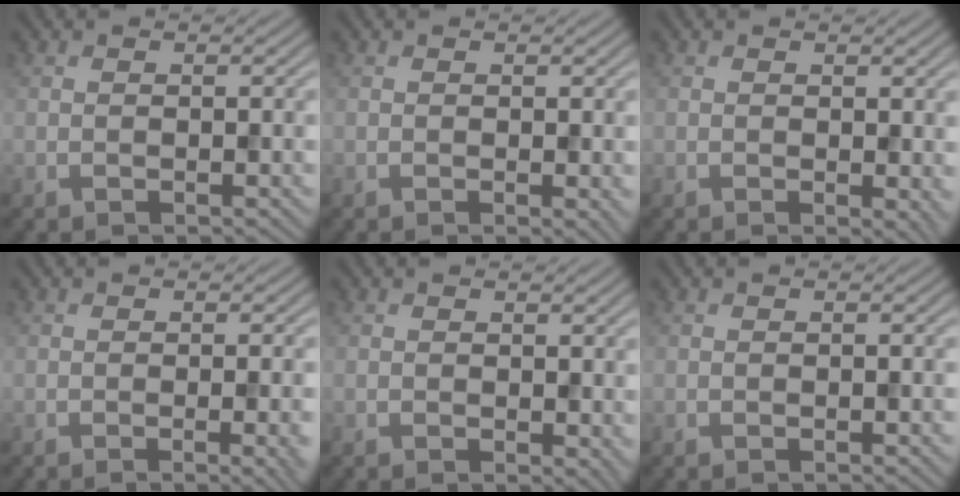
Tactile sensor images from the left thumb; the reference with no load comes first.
{"total": 0.9, "force": [0.0, 0.4, 0.8], "torque": [-0.008, -0.005, 0.000]}
{"total": 1.7, "force": [0.1, 0.9, 1.5], "torque": [-0.015, -0.007, 0.004]}
{"total": 3.2, "force": [-0.7, 0.7, 3.0], "torque": [-0.038, 0.000, -0.012]}
{"total": 1.5, "force": [0.2, 1.0, 1.2], "torque": [-0.013, -0.006, 0.006]}
{"total": 0.0}